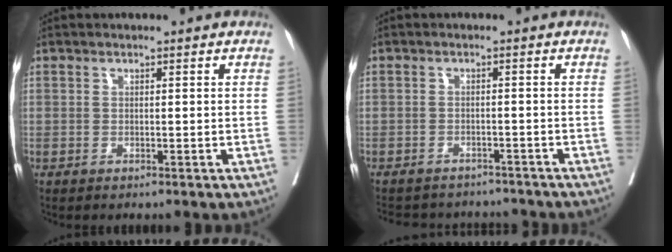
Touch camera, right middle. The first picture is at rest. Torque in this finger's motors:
{"motor_torque": [0.35, -0.87, -0.11, -0.10]}